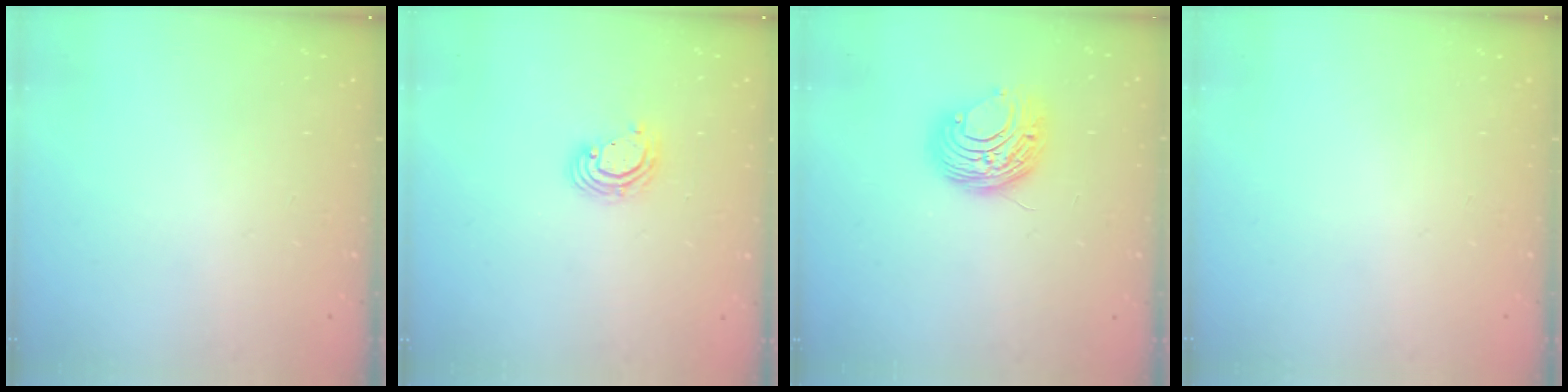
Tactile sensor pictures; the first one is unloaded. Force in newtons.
{"total": 5.1, "press": 5.1, "slide": 0.3}
{"total": 9.0, "press": 9.0, "slide": 0.5}
{"total": 0.0}